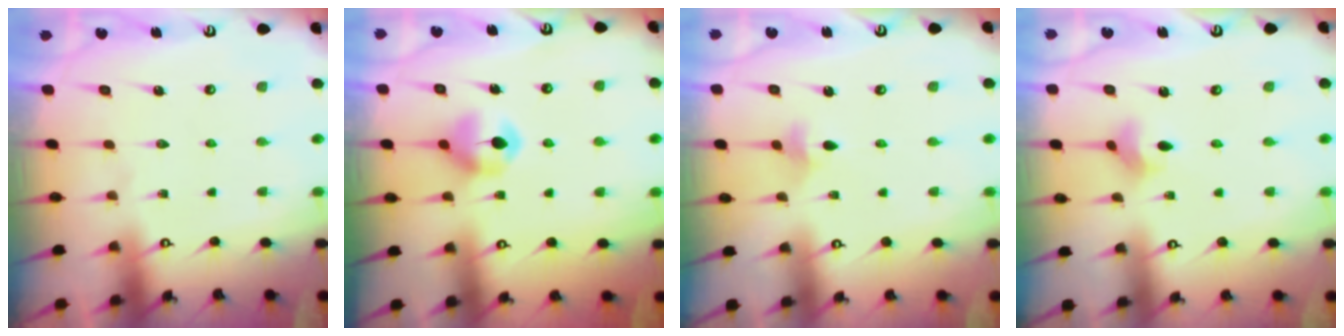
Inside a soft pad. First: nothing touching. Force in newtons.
{"total": 6.3, "press": 6.3, "slide": 0.7}
{"total": 3.5, "press": 3.4, "slide": 0.8}
{"total": 2.7, "press": 2.6, "slide": 0.5}